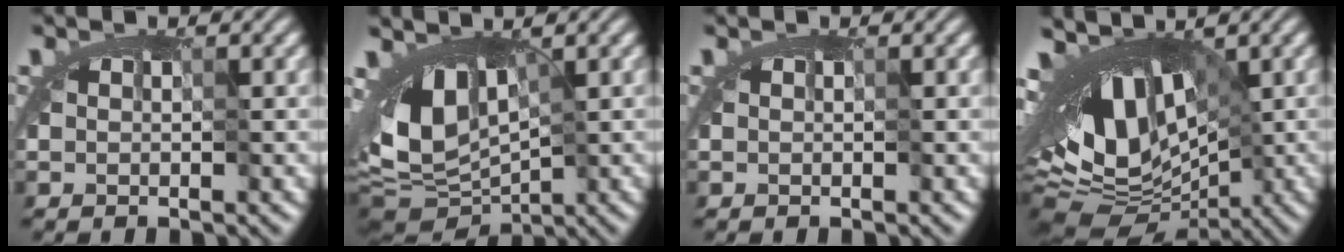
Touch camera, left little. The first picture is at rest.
{"total": 6.2, "force": [0.1, 3.6, 5.1], "torque": [-0.102, -0.006, 0.001]}
{"total": 0.0}
{"total": 11.0, "force": [-1.9, 6.0, 9.0], "torque": [-0.132, -0.005, -0.032]}